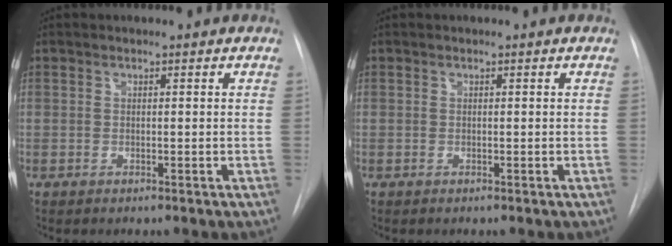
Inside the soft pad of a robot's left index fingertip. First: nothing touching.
{"total": 0.0}